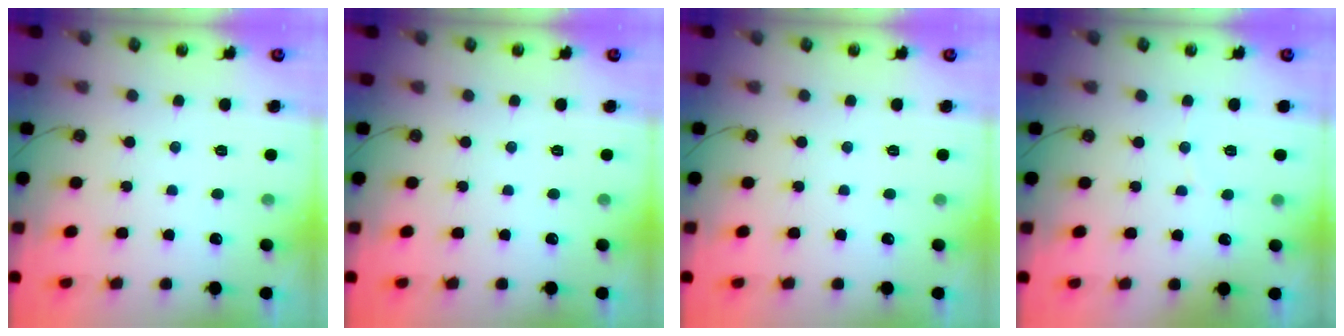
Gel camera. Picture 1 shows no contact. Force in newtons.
{"total": 0.0}
{"total": 0.0}
{"total": 2.1, "press": 2.1, "slide": 0.2}